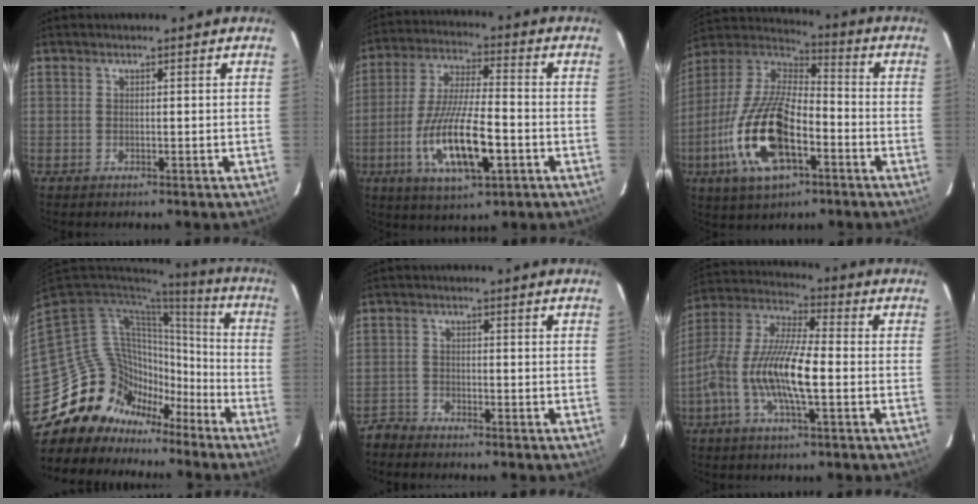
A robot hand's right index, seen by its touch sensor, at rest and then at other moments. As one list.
[{"total": 16.1, "force": [-5.5, 4.2, 14.5], "torque": [-0.299, -0.018, -0.096]}, {"total": 20.3, "force": [-7.4, 8.9, 16.7], "torque": [-0.355, -0.017, -0.142]}, {"total": 22.3, "force": [-14.8, 15.3, 6.8], "torque": [-0.153, 0.040, -0.239]}, {"total": 2.7, "force": [-2.6, 0.8, -0.2], "torque": [-0.002, 0.001, -0.059]}, {"total": 15.1, "force": [-3.4, 3.8, 14.3], "torque": [-0.283, -0.003, -0.072]}]